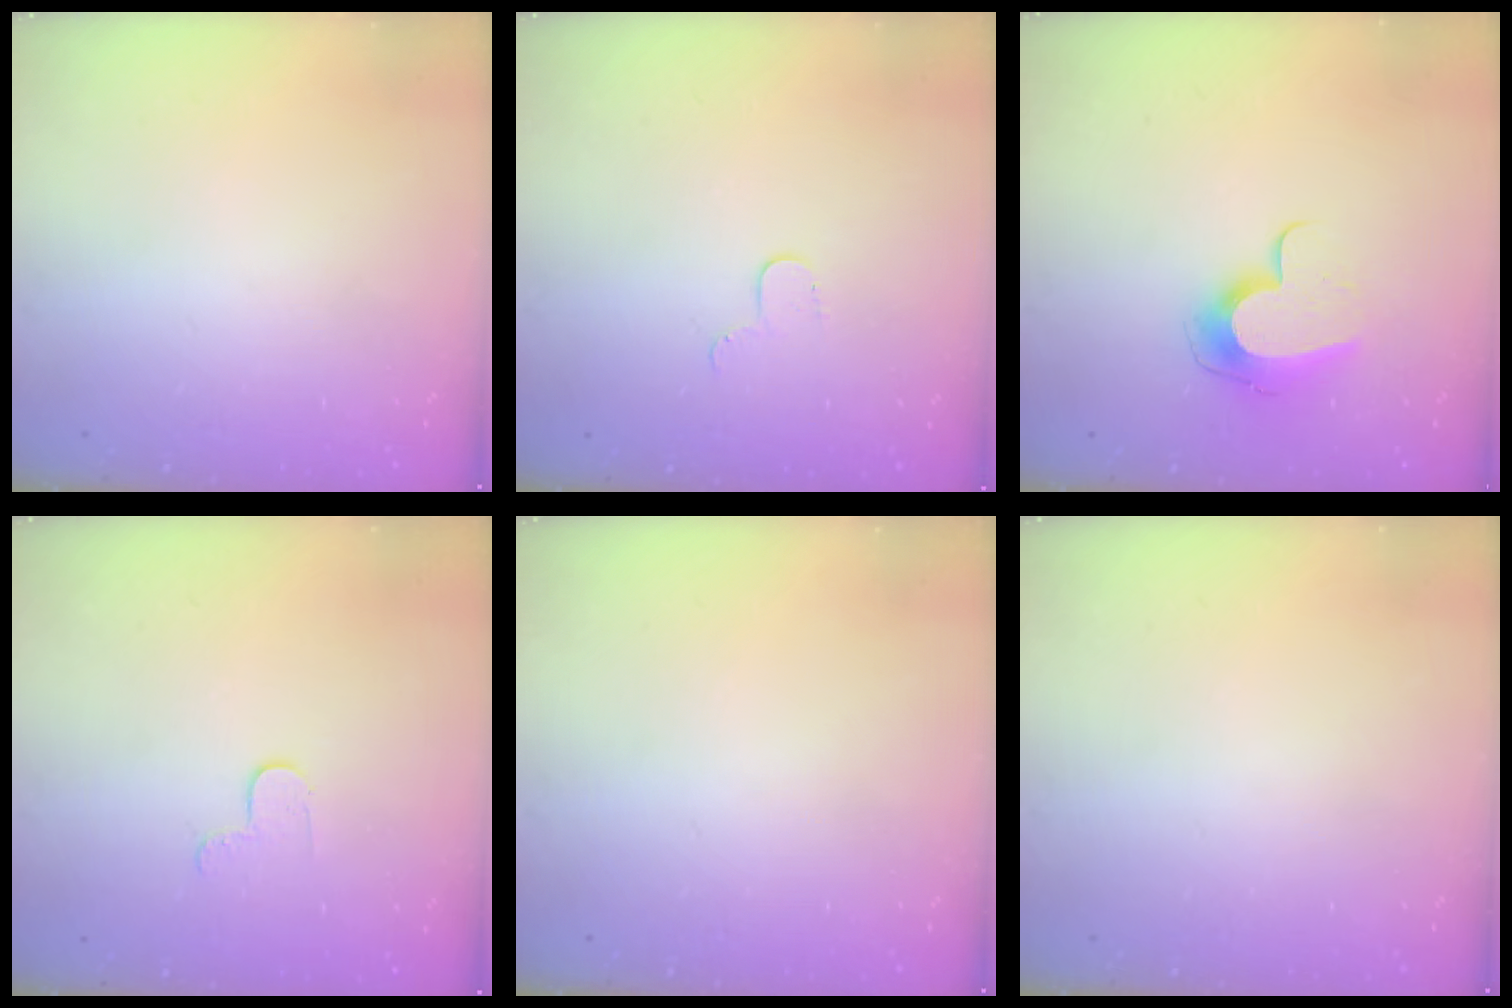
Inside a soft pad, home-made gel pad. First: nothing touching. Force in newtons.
{"total": 4.2, "press": 4.2, "slide": 0.4}
{"total": 10.7, "press": 10.6, "slide": 0.7}
{"total": 4.7, "press": 4.6, "slide": 0.4}
{"total": 0.0}
{"total": 0.0}